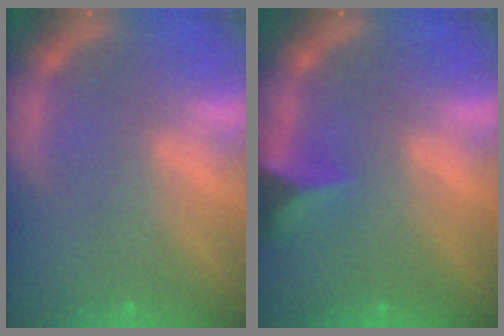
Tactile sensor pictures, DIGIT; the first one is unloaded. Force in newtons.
{"total": 4.0}